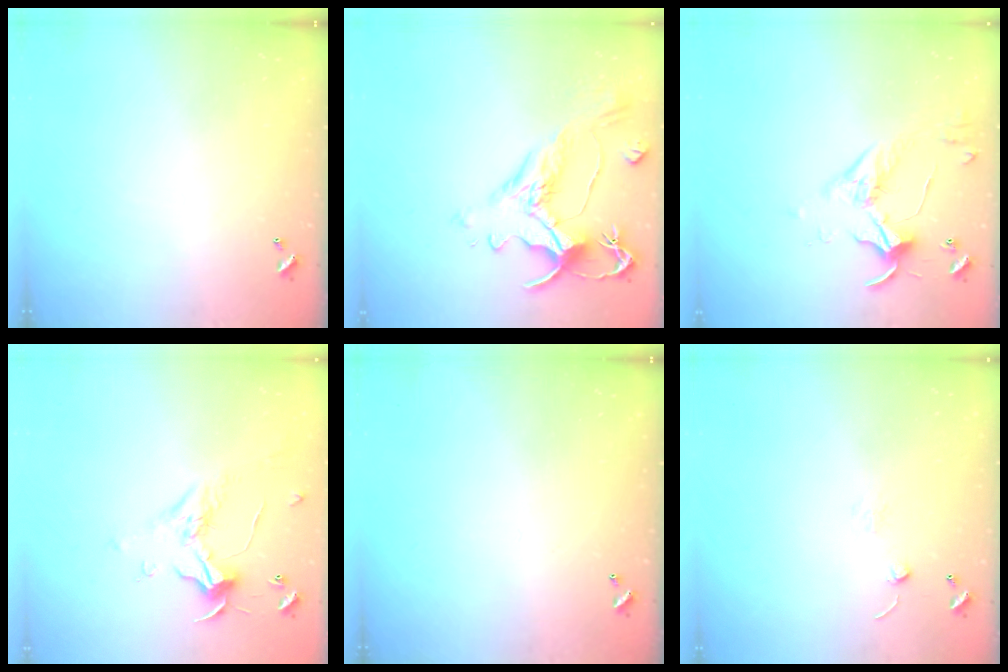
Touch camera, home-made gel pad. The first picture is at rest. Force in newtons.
{"total": 1.5, "press": 0.2, "slide": 1.5}
{"total": 3.4, "press": 3.3, "slide": 0.7}
{"total": 0.7, "press": 0.2, "slide": 0.7}
{"total": 0.0}
{"total": 0.0}